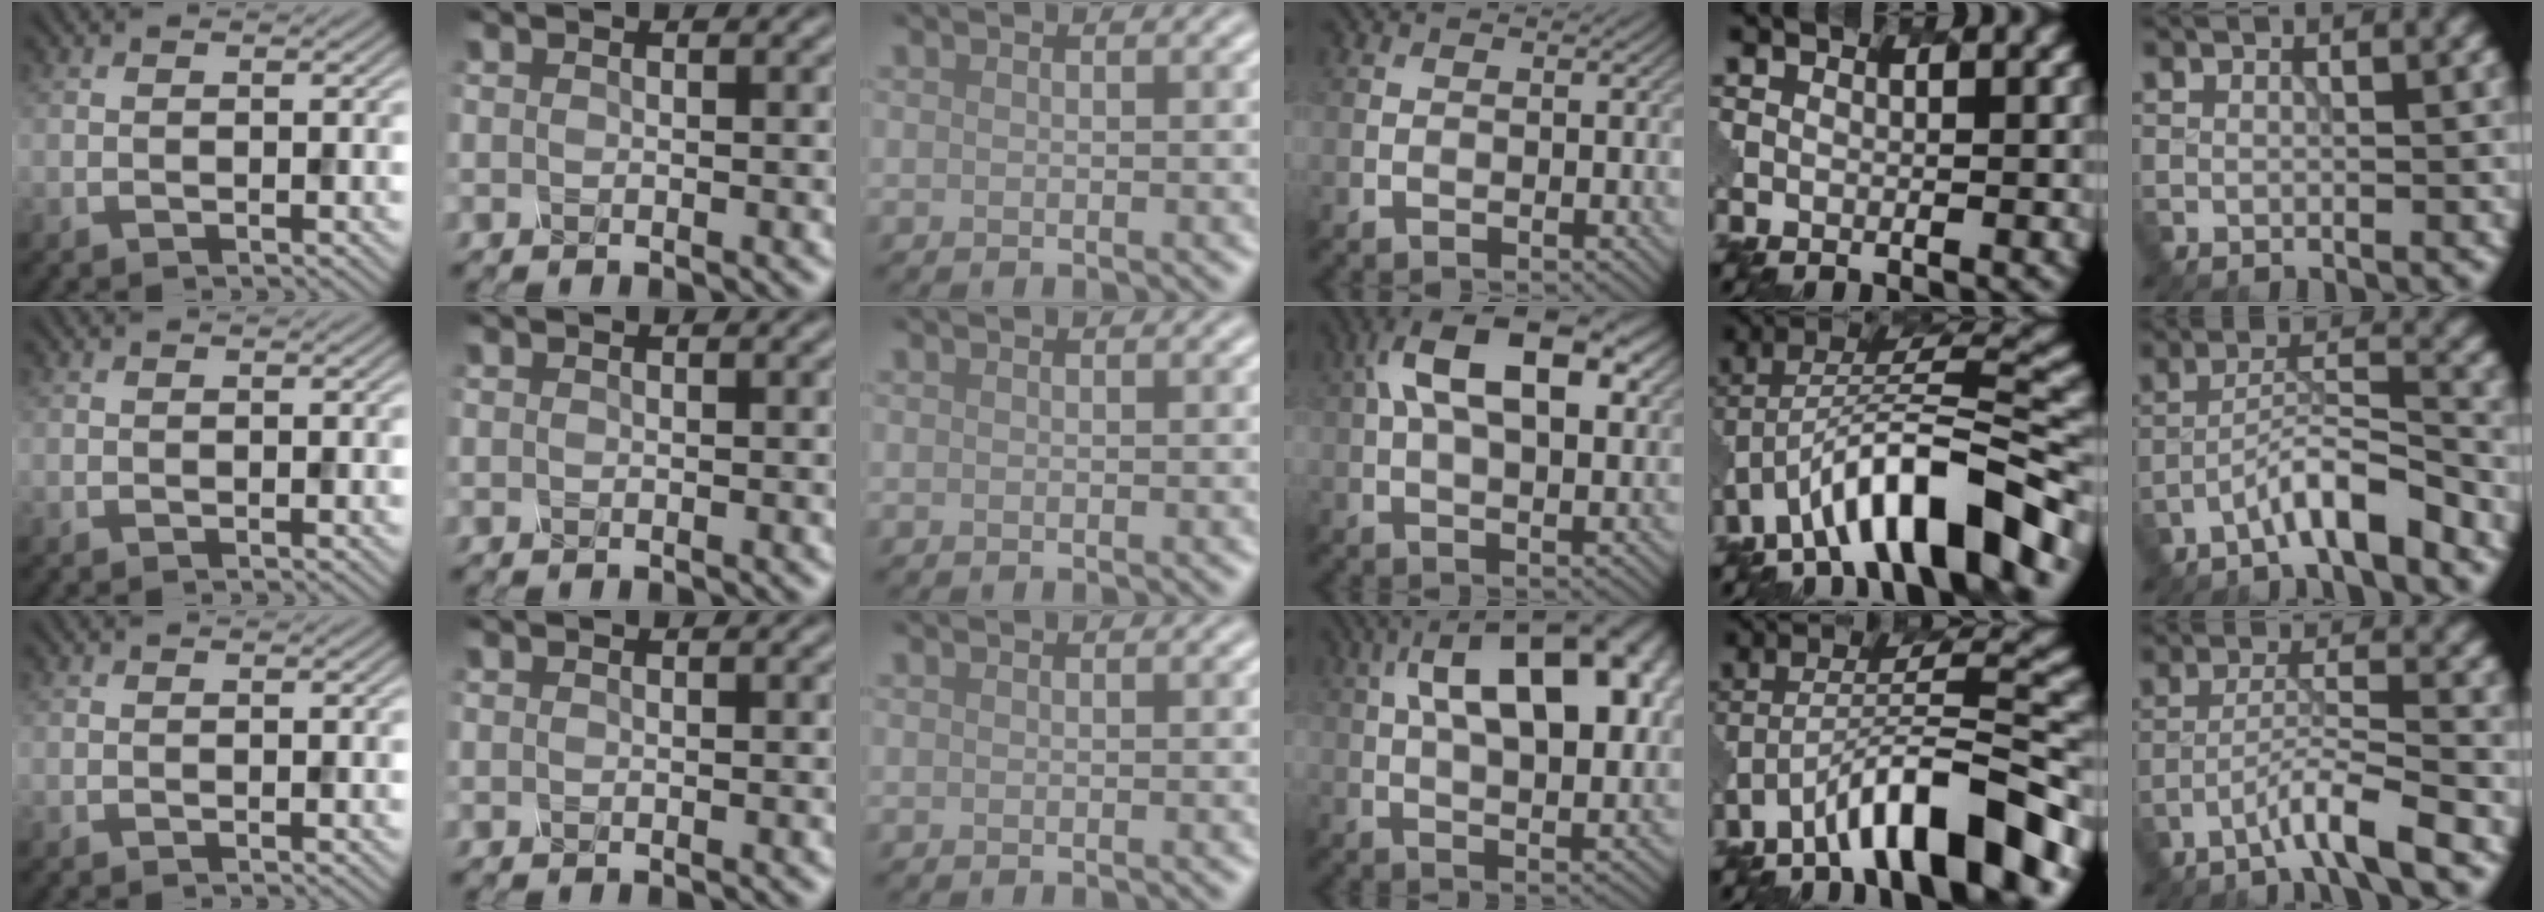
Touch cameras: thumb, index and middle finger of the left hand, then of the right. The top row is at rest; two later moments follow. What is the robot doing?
{"motion": "shake", "object": "salt shaker"}